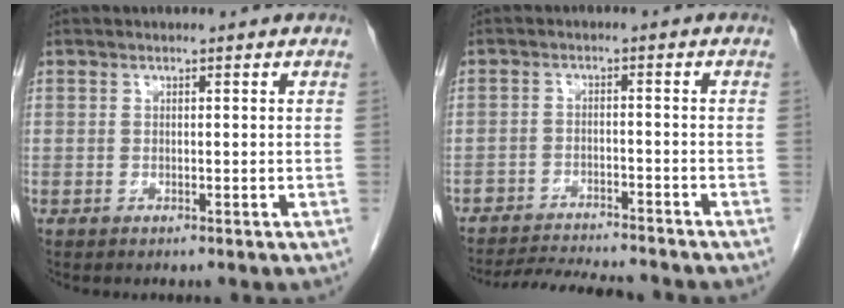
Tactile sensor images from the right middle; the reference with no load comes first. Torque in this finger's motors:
{"motor_torque": [0.68, -0.67, 0.05, 0.01]}